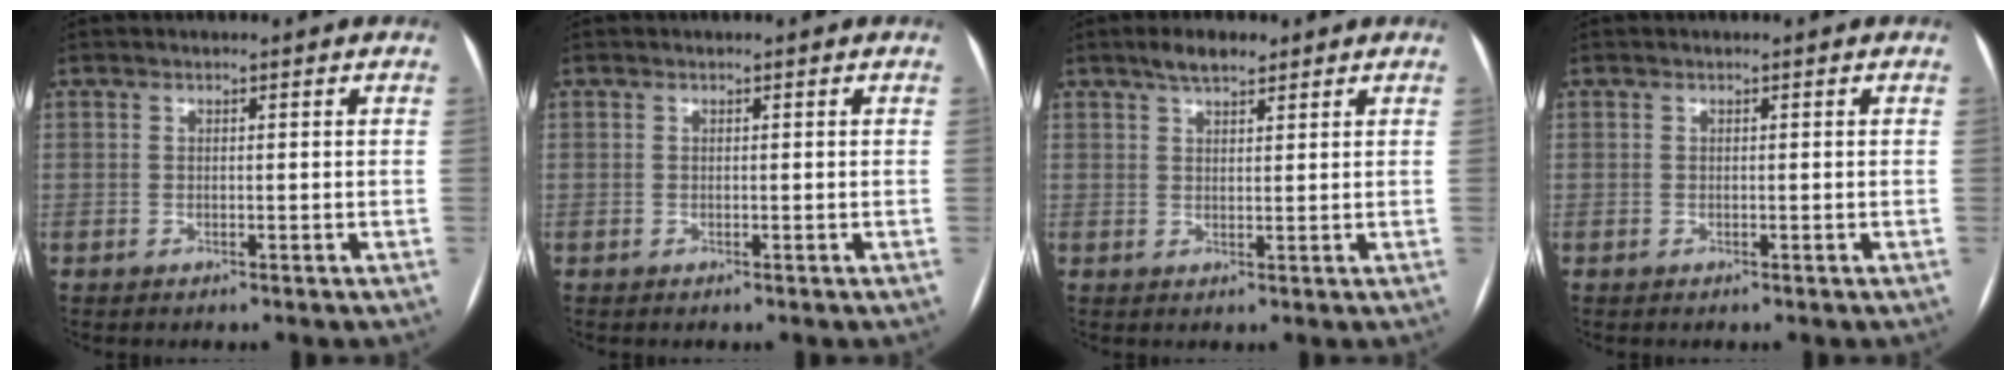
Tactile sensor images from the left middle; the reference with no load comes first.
{"total": 0.6, "force": [-0.4, -0.3, -0.2], "torque": [0.007, -0.005, -0.009]}
{"total": 3.7, "force": [2.7, 1.2, 2.1], "torque": [-0.041, 0.010, 0.047]}
{"total": 0.0}